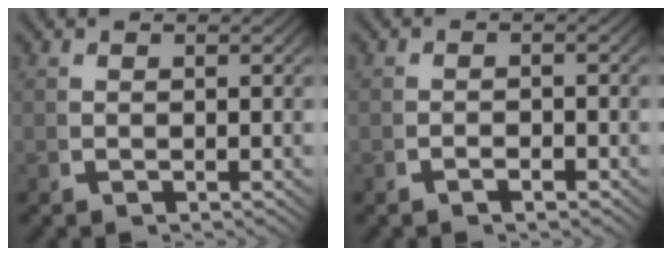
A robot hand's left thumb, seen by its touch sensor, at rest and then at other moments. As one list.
[{"total": 0.9, "force": [-0.8, 0.4, 0.2], "torque": [-0.005, -0.003, -0.018]}]